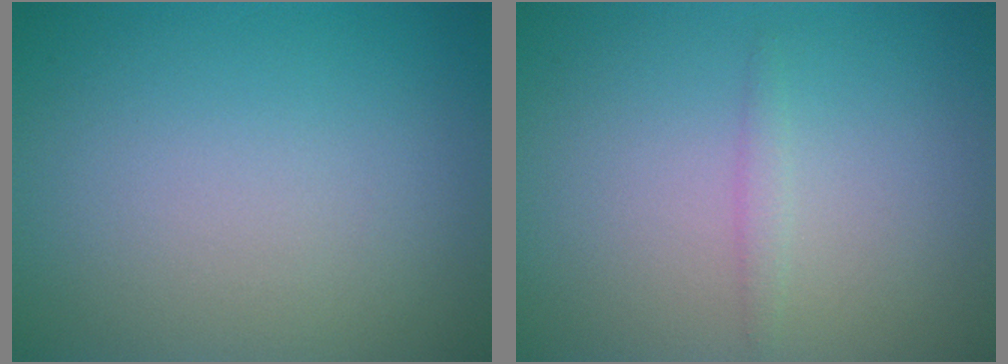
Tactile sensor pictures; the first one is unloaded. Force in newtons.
{"total": 0.9, "press": 0.9, "slide": 0.0}